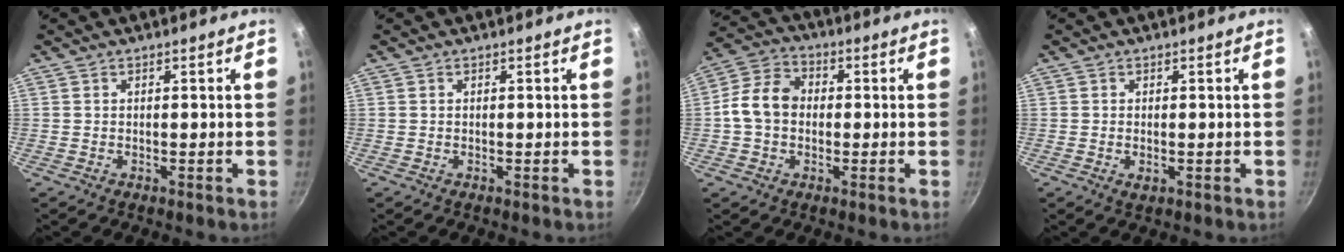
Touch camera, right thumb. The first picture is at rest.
{"total": 0.0}
{"total": 9.3, "force": [-0.3, 7.2, 5.8], "torque": [-0.085, 0.023, -0.023]}
{"total": 1.6, "force": [-0.3, 0.9, 1.3], "torque": [-0.022, -0.003, -0.004]}